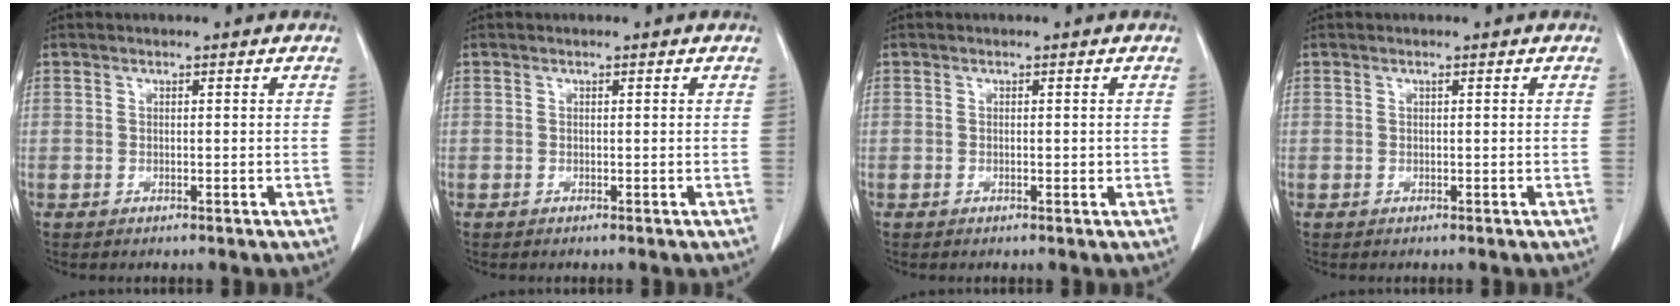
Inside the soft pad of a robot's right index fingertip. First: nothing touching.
{"total": 0.0}
{"total": 0.8, "force": [0.0, 0.4, 0.7], "torque": [-0.013, -0.001, 0.001]}
{"total": 0.0}